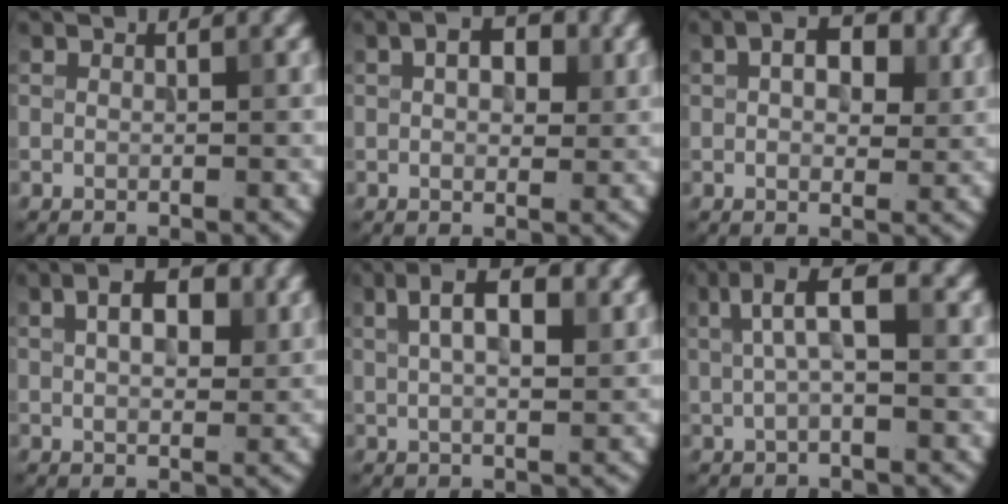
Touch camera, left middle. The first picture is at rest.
{"total": 3.5, "force": [1.1, 2.0, 2.7], "torque": [-0.035, 0.002, 0.014]}
{"total": 4.1, "force": [1.2, 2.4, 3.2], "torque": [-0.042, 0.000, 0.018]}
{"total": 4.5, "force": [1.5, 2.4, 3.5], "torque": [-0.048, 0.003, 0.022]}
{"total": 5.3, "force": [2.0, 2.2, 4.4], "torque": [-0.075, 0.006, 0.030]}
{"total": 4.3, "force": [1.1, 1.3, 4.0], "torque": [-0.074, 0.010, 0.015]}